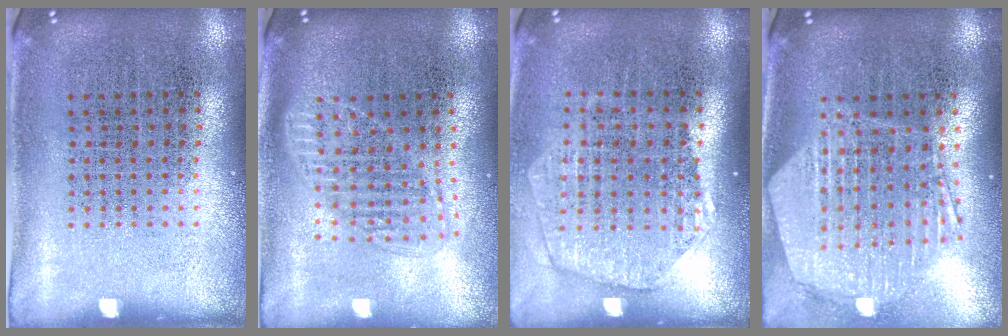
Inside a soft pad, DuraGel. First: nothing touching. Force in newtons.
{"total": 1.6, "press": 1.3, "slide": 0.8}
{"total": 1.8, "press": 1.7, "slide": 0.8}
{"total": 1.7, "press": 1.6, "slide": 0.7}